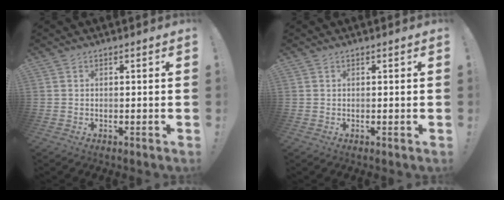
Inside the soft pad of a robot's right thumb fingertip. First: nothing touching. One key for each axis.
{"total": 0.0}